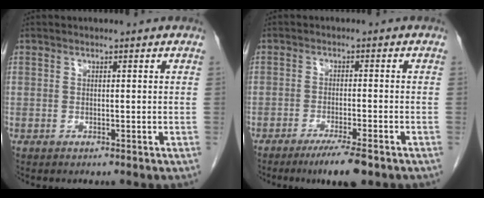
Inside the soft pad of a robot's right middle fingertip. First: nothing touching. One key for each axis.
{"total": 6.1, "fx": -4.3, "fy": 0.4, "fz": 4.3, "tx": -0.068, "ty": -0.013, "tz": -0.068}